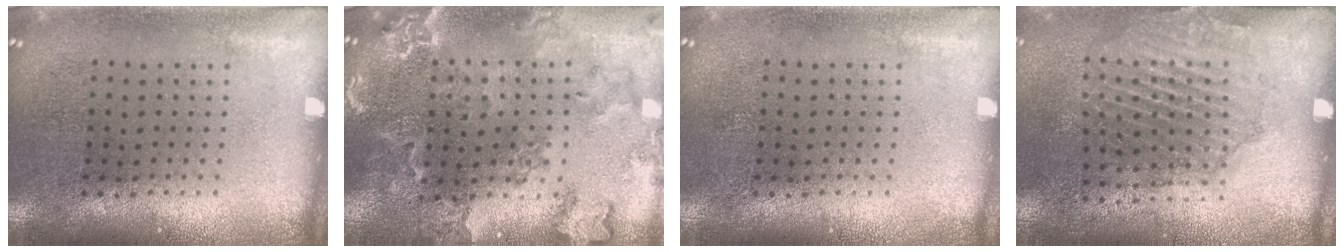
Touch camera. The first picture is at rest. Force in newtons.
{"total": 1.9, "press": 1.9, "slide": 0.2}
{"total": 0.0}
{"total": 1.6, "press": 1.4, "slide": 0.7}